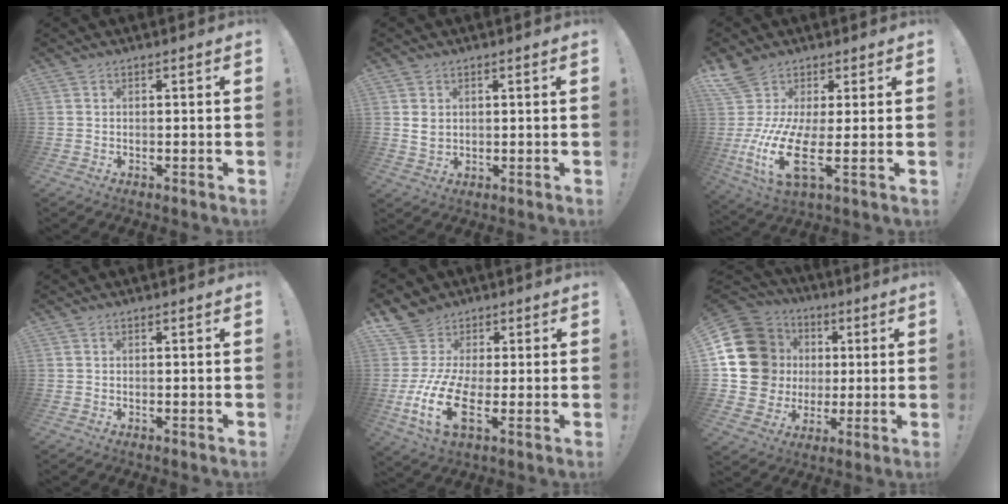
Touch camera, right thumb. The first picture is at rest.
{"total": 3.5, "force": [1.2, 2.7, 1.8], "torque": [-0.021, 0.000, 0.023]}
{"total": 15.5, "force": [2.4, 5.5, 14.3], "torque": [-0.323, -0.048, 0.041]}
{"total": 0.0}
{"total": 16.2, "force": [-1.8, 10.8, 12.0], "torque": [-0.239, -0.008, -0.028]}
{"total": 20.4, "force": [3.7, 17.9, 9.1], "torque": [-0.161, -0.006, 0.108]}